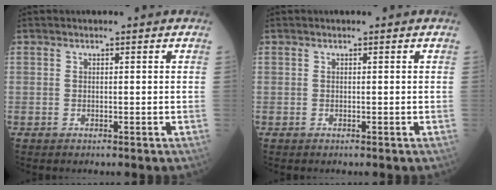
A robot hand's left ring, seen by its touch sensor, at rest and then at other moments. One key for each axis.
{"total": 0.0}